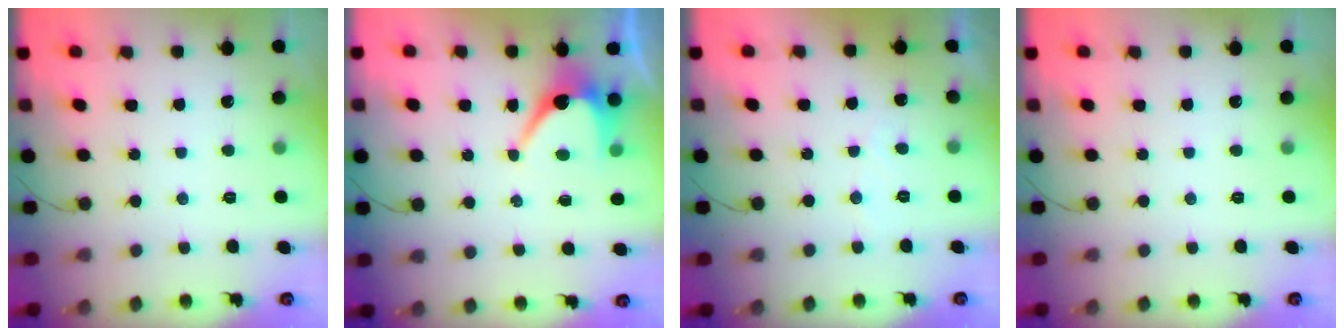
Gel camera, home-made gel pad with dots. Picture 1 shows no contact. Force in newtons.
{"total": 7.0, "press": 6.9, "slide": 0.7}
{"total": 2.3, "press": 2.3, "slide": 0.1}
{"total": 0.0}